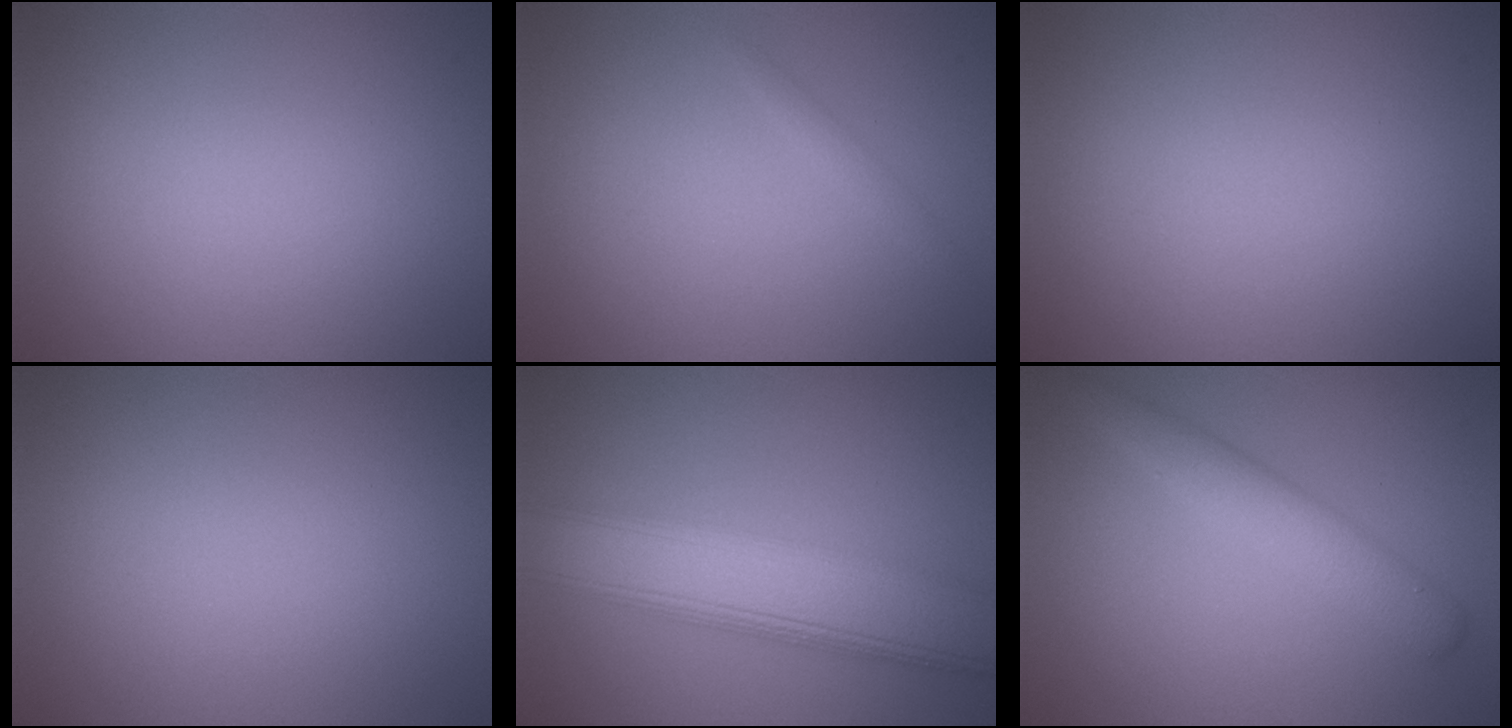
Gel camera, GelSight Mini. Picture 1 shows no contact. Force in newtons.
{"total": 0.7, "press": 0.7, "slide": 0.0}
{"total": 0.0}
{"total": 0.0}
{"total": 8.6, "press": 8.6, "slide": 0.3}
{"total": 3.5, "press": 3.5, "slide": 0.2}